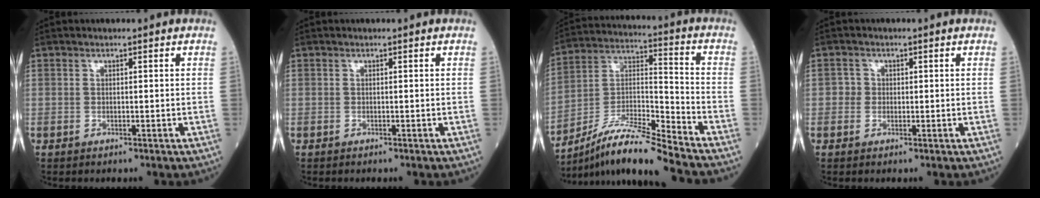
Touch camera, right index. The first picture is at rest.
{"total": 0.0}
{"total": 14.0, "force": [-12.3, -0.9, 6.6], "torque": [-0.123, 0.012, -0.222]}
{"total": 1.5, "force": [-0.1, 1.4, 0.3], "torque": [0.003, 0.005, -0.006]}